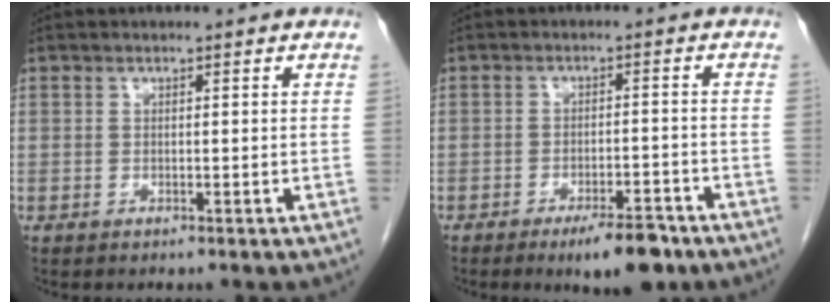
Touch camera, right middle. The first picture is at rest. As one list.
[{"total": 6.9, "force": [-4.8, 1.8, 4.6], "torque": [-0.064, -0.004, -0.068]}]